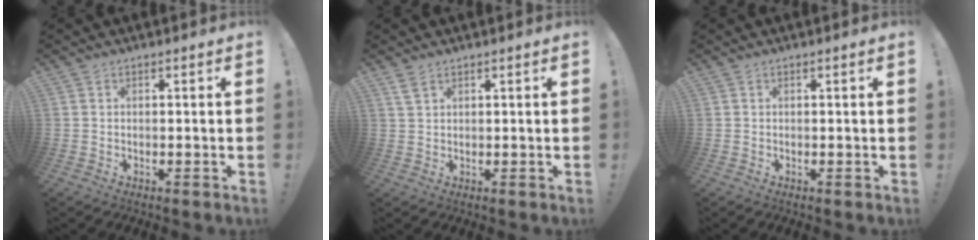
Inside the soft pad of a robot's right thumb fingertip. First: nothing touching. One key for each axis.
{"total": 2.6, "fx": 1.9, "fy": 1.1, "fz": 1.5, "tx": -0.026, "ty": -0.005, "tz": 0.034}
{"total": 0.6, "fx": 0.0, "fy": -0.2, "fz": 0.5, "tx": -0.008, "ty": -0.001, "tz": -0.001}